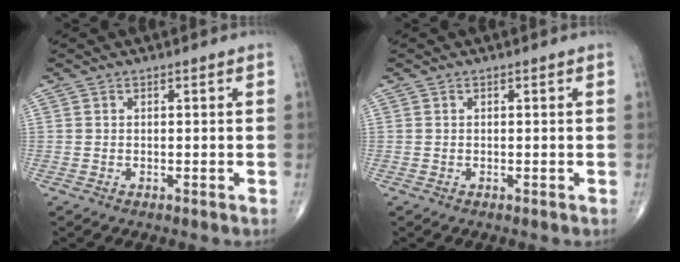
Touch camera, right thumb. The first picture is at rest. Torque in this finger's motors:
{"motor_torque": [0.09, 0.12, -0.04, 0.23, -0.01]}